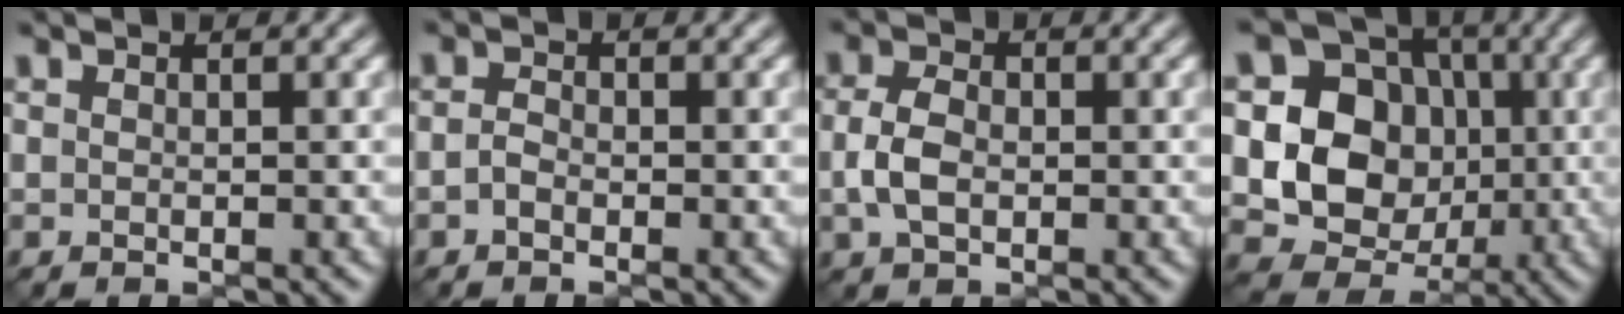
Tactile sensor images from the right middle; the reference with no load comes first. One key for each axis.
{"total": 1.2, "fx": -0.7, "fy": 0.7, "fz": 0.6, "tx": -0.012, "ty": 0.000, "tz": -0.020}
{"total": 3.0, "fx": -0.5, "fy": 2.1, "fz": 2.1, "tx": -0.049, "ty": 0.000, "tz": -0.015}
{"total": 9.1, "fx": -0.1, "fy": 8.1, "fz": 4.3, "tx": -0.069, "ty": -0.008, "tz": -0.012}